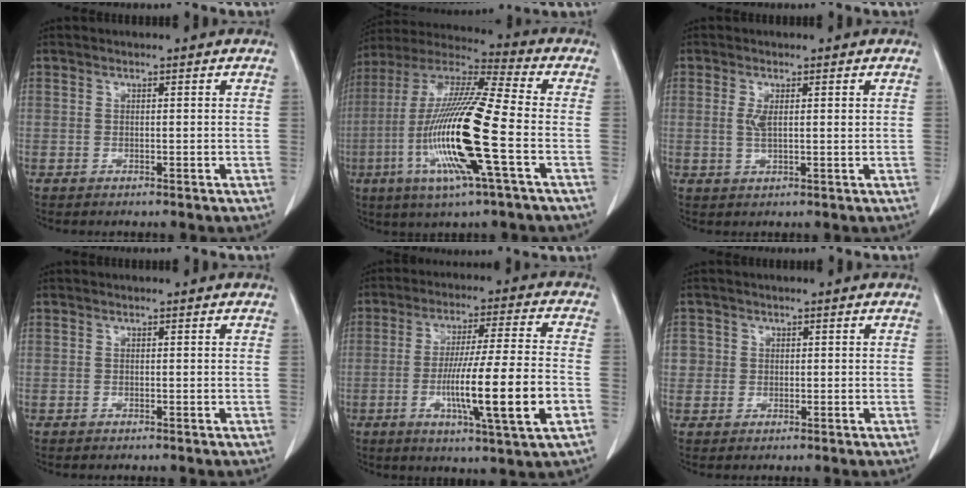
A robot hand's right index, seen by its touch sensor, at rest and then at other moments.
{"total": 19.2, "force": [-5.0, 0.8, 18.6], "torque": [-0.385, -0.016, -0.101]}
{"total": 2.6, "force": [0.6, 0.8, 2.4], "torque": [-0.046, 0.001, 0.015]}
{"total": 0.0}
{"total": 15.7, "force": [-4.4, 0.0, 15.0], "torque": [-0.261, -0.011, -0.071]}
{"total": 2.3, "force": [0.2, 2.3, 0.1], "torque": [0.016, 0.008, 0.004]}